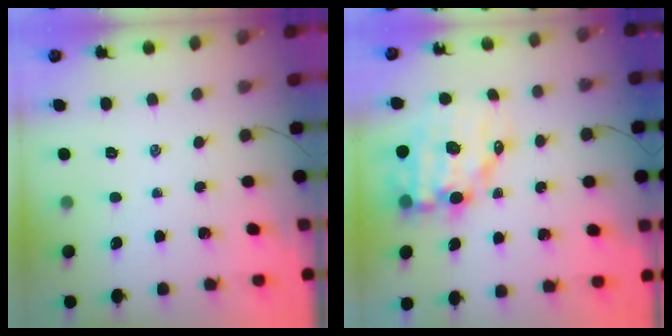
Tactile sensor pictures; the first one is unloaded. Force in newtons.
{"total": 11.7, "press": 11.2, "slide": 3.2}